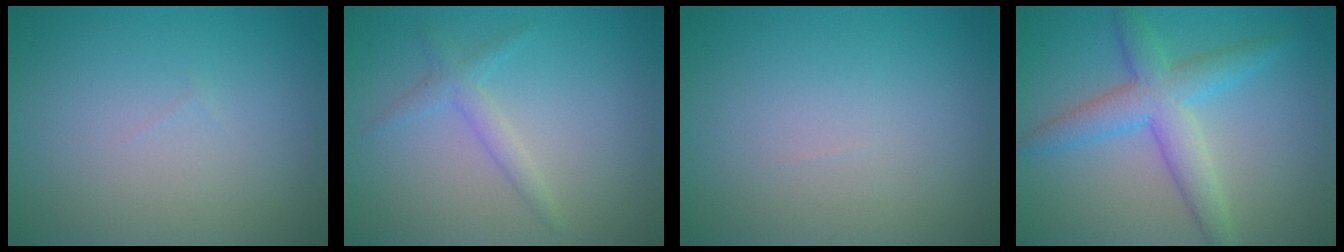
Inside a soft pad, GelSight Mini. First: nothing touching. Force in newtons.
{"total": 1.7, "press": 1.7, "slide": 0.1}
{"total": 0.0}
{"total": 4.7, "press": 4.7, "slide": 0.1}